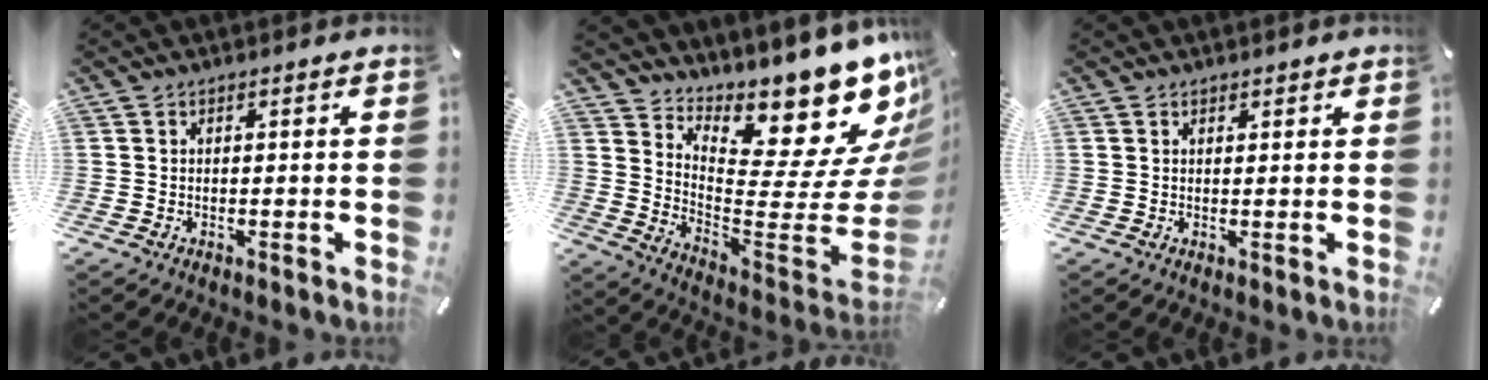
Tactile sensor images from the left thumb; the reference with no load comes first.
{"total": 17.6, "force": [13.0, 5.3, 10.6], "torque": [-0.089, -0.139, 0.201]}
{"total": 0.8, "force": [0.7, 0.4, 0.2], "torque": [-0.003, 0.000, 0.014]}